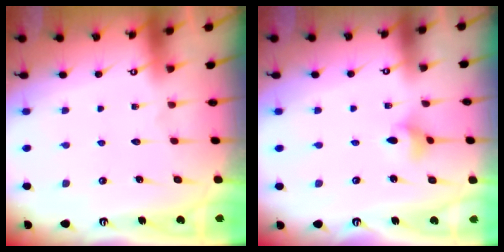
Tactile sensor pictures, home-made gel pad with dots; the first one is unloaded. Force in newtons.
{"total": 3.0, "press": 3.0, "slide": 0.3}